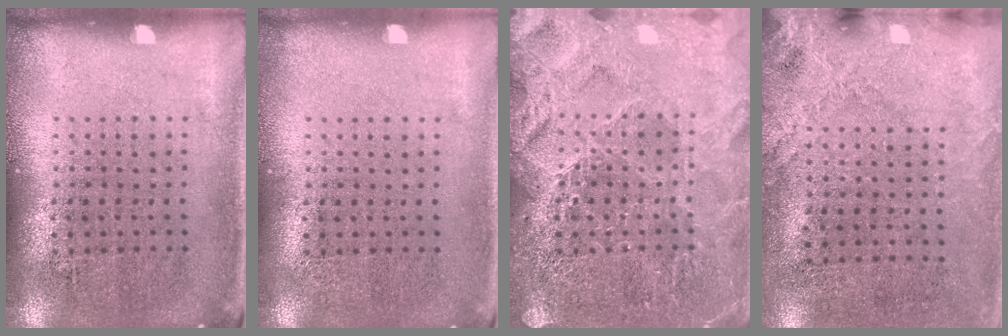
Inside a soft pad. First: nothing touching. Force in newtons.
{"total": 0.0}
{"total": 6.1, "press": 6.0, "slide": 0.9}
{"total": 2.5, "press": 2.1, "slide": 1.3}